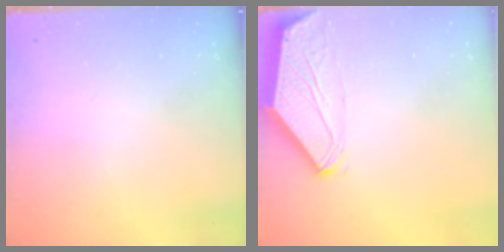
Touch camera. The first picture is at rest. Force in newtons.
{"total": 0.0}